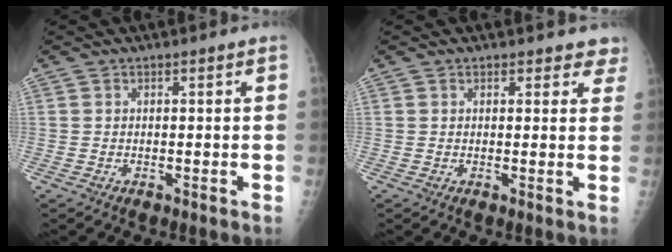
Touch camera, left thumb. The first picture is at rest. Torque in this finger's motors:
{"motor_torque": [0.02, 0.07, -0.38, -0.09, 0.00]}